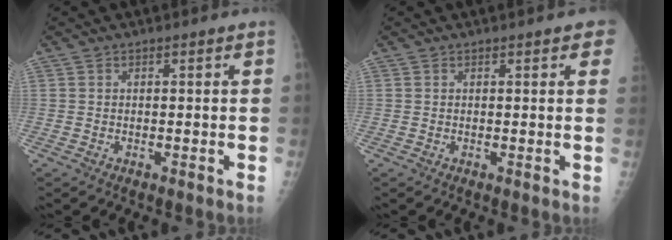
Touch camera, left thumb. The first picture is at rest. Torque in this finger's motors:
{"motor_torque": [0.93, 0.44, 0.91, -0.29, 0.13]}